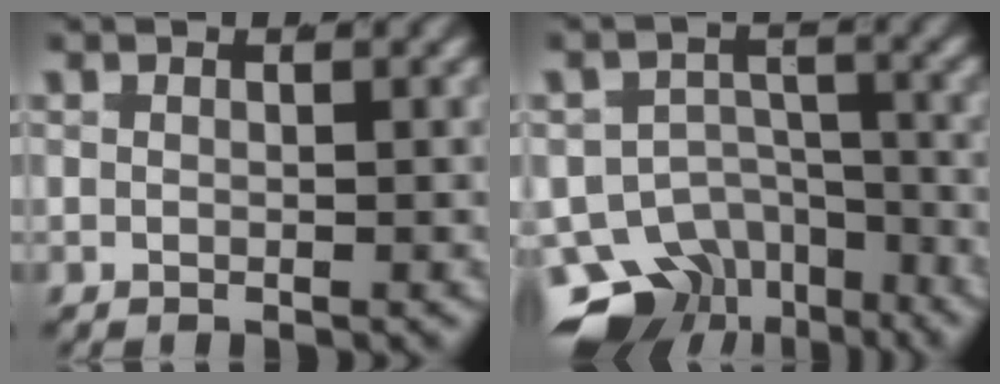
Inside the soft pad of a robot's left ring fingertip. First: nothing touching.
{"total": 15.7, "force": [-8.7, 11.7, 5.7], "torque": [-0.114, -0.067, -0.143]}